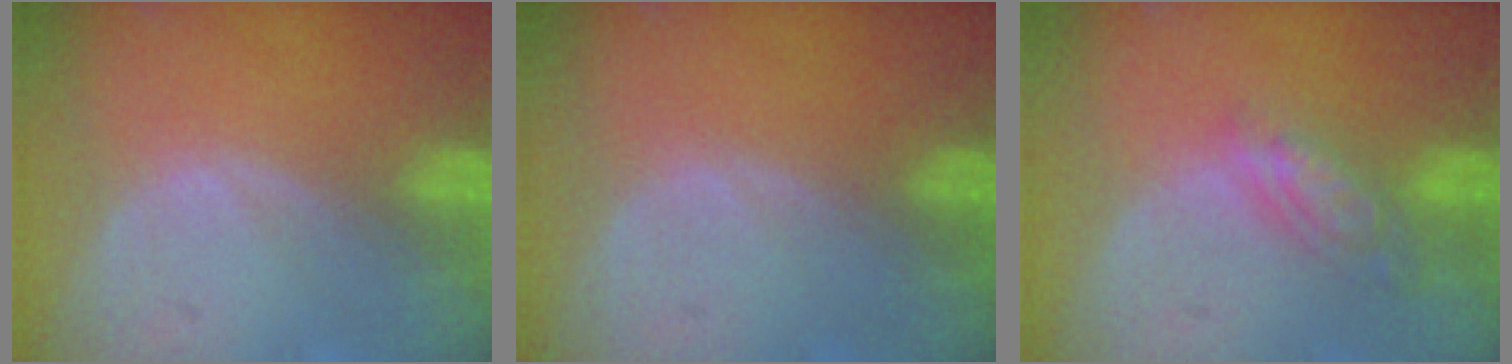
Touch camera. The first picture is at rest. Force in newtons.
{"total": 0.0}
{"total": 5.6, "press": 4.9, "slide": 2.7}